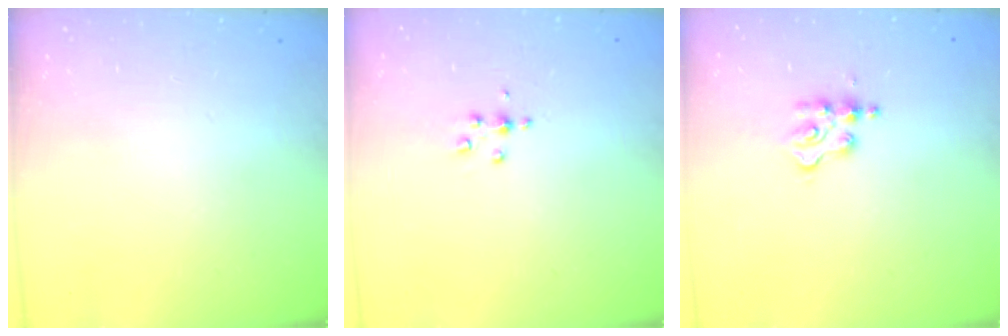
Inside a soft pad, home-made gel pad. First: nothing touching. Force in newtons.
{"total": 4.2, "press": 4.1, "slide": 0.6}
{"total": 3.1, "press": 3.1, "slide": 0.5}